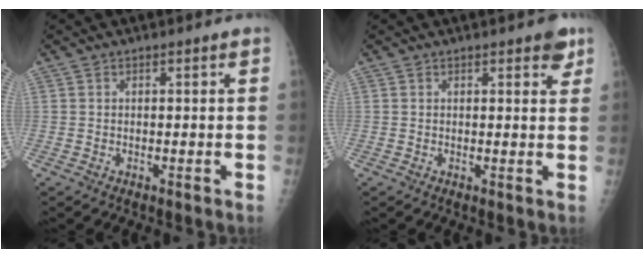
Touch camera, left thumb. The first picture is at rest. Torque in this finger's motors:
{"motor_torque": [0.29, 0.31, 0.21, 0.01, 0.00]}